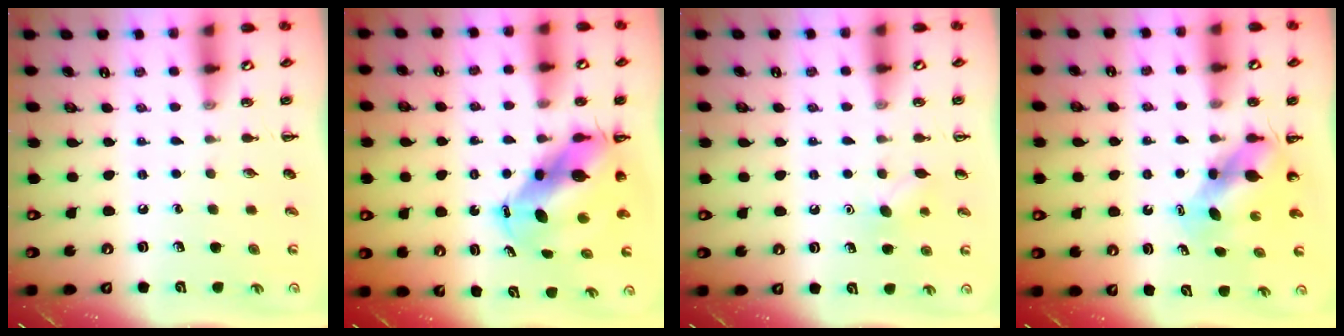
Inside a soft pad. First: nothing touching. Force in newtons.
{"total": 9.4, "press": 9.0, "slide": 2.5}
{"total": 5.6, "press": 5.4, "slide": 1.7}
{"total": 6.0, "press": 5.9, "slide": 1.0}